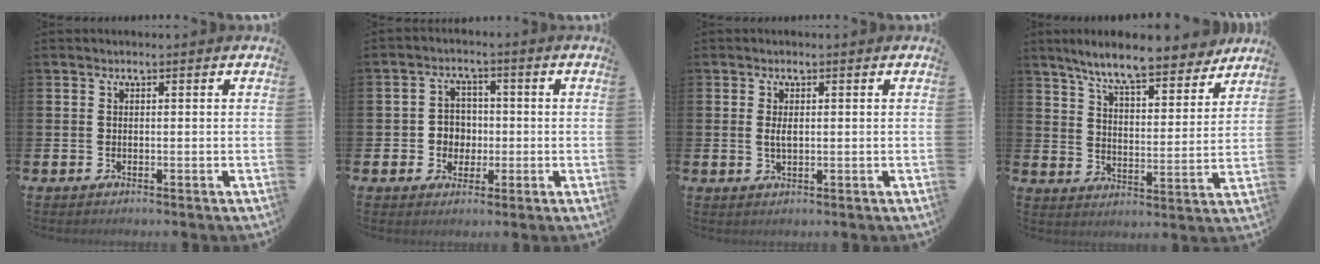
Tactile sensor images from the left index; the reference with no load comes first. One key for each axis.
{"total": 3.8, "fx": -0.2, "fy": 3.7, "fz": 0.9, "tx": -0.016, "ty": 0.003, "tz": -0.013}
{"total": 1.8, "fx": 0.2, "fy": 0.8, "fz": 1.6, "tx": -0.024, "ty": 0.001, "tz": 0.001}
{"total": 9.7, "fx": 8.8, "fy": 1.3, "fz": 3.9, "tx": -0.092, "ty": -0.049, "tz": 0.154}